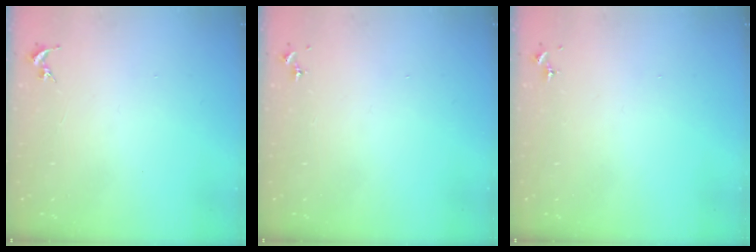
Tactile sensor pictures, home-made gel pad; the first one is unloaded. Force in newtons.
{"total": 0.0}
{"total": 0.0}